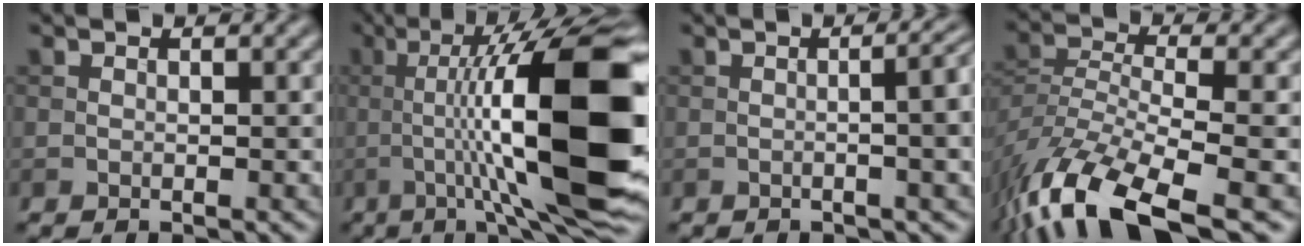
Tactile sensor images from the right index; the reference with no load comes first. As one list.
[{"total": 15.8, "force": [-0.7, 3.0, 15.5], "torque": [-0.218, 0.025, -0.012]}, {"total": 7.1, "force": [0.0, 2.8, 6.5], "torque": [-0.046, 0.018, -0.003]}, {"total": 11.6, "force": [-7.8, 3.9, 7.6], "torque": [-0.154, -0.015, -0.143]}]